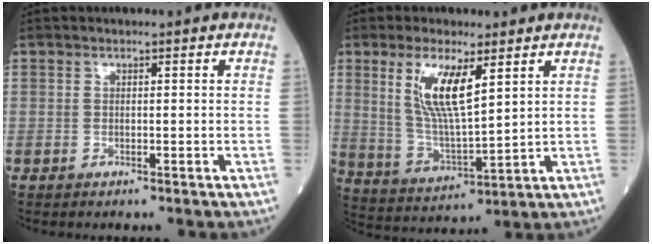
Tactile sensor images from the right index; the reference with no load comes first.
{"total": 10.0, "force": [4.2, 2.0, 8.8], "torque": [-0.182, -0.009, 0.088]}